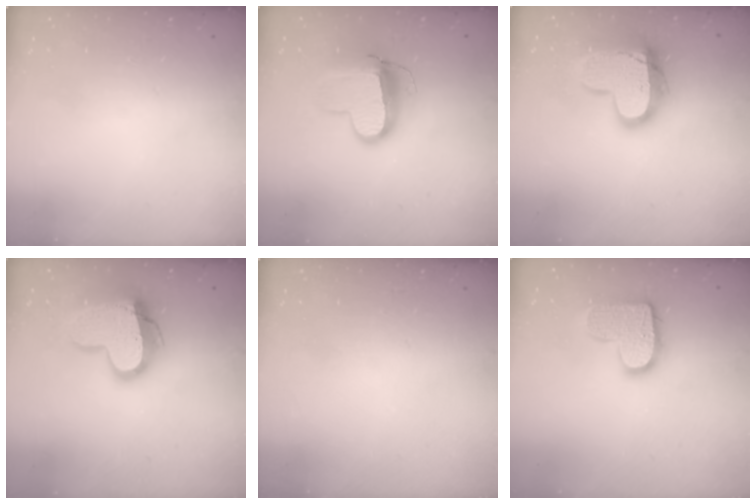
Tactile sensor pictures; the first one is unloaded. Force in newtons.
{"total": 12.7, "press": 12.6, "slide": 1.4}
{"total": 17.3, "press": 17.2, "slide": 1.4}
{"total": 16.7, "press": 16.7, "slide": 1.1}
{"total": 0.0}
{"total": 13.5, "press": 13.5, "slide": 0.8}